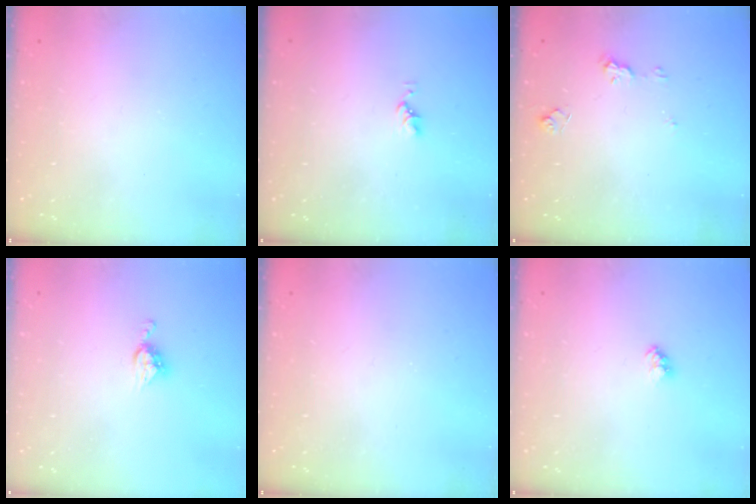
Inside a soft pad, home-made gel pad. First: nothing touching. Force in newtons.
{"total": 2.1, "press": 2.0, "slide": 0.3}
{"total": 5.5, "press": 5.5, "slide": 0.6}
{"total": 6.5, "press": 6.5, "slide": 0.4}
{"total": 0.0}
{"total": 2.3, "press": 2.3, "slide": 0.3}